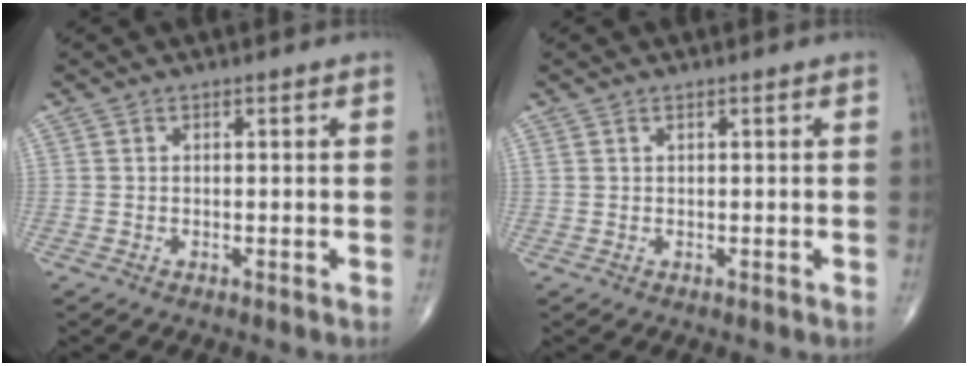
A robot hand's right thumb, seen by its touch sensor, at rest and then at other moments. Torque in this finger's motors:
{"motor_torque": [0.11, -0.14, 0.09, 0.22, 0.00]}